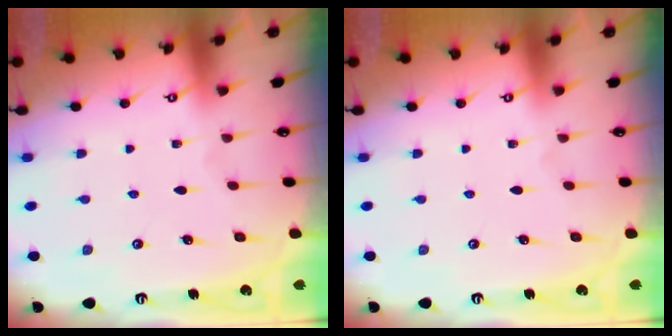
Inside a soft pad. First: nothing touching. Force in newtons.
{"total": 0.0}